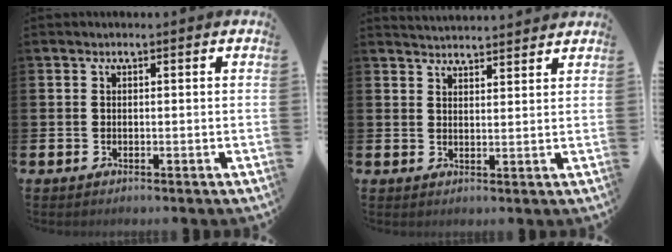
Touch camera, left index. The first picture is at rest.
{"total": 3.6, "force": [3.6, 0.1, -0.2], "torque": [-0.004, -0.018, 0.066]}